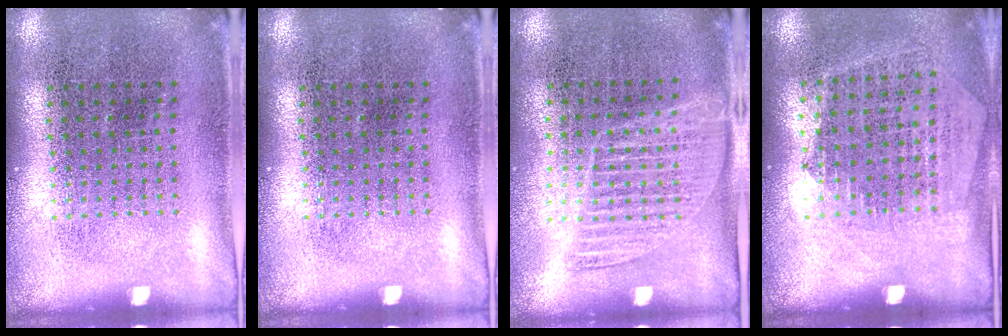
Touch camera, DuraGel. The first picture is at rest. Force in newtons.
{"total": 0.0}
{"total": 1.3, "press": 1.1, "slide": 0.6}
{"total": 1.4, "press": 1.2, "slide": 0.6}